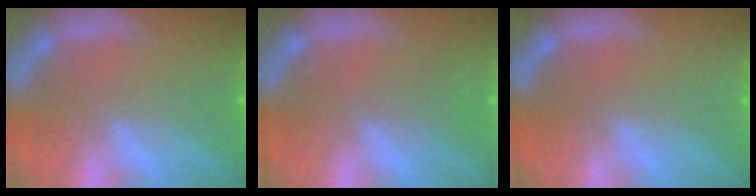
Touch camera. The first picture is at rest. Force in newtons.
{"total": 1.5}
{"total": 0.0}